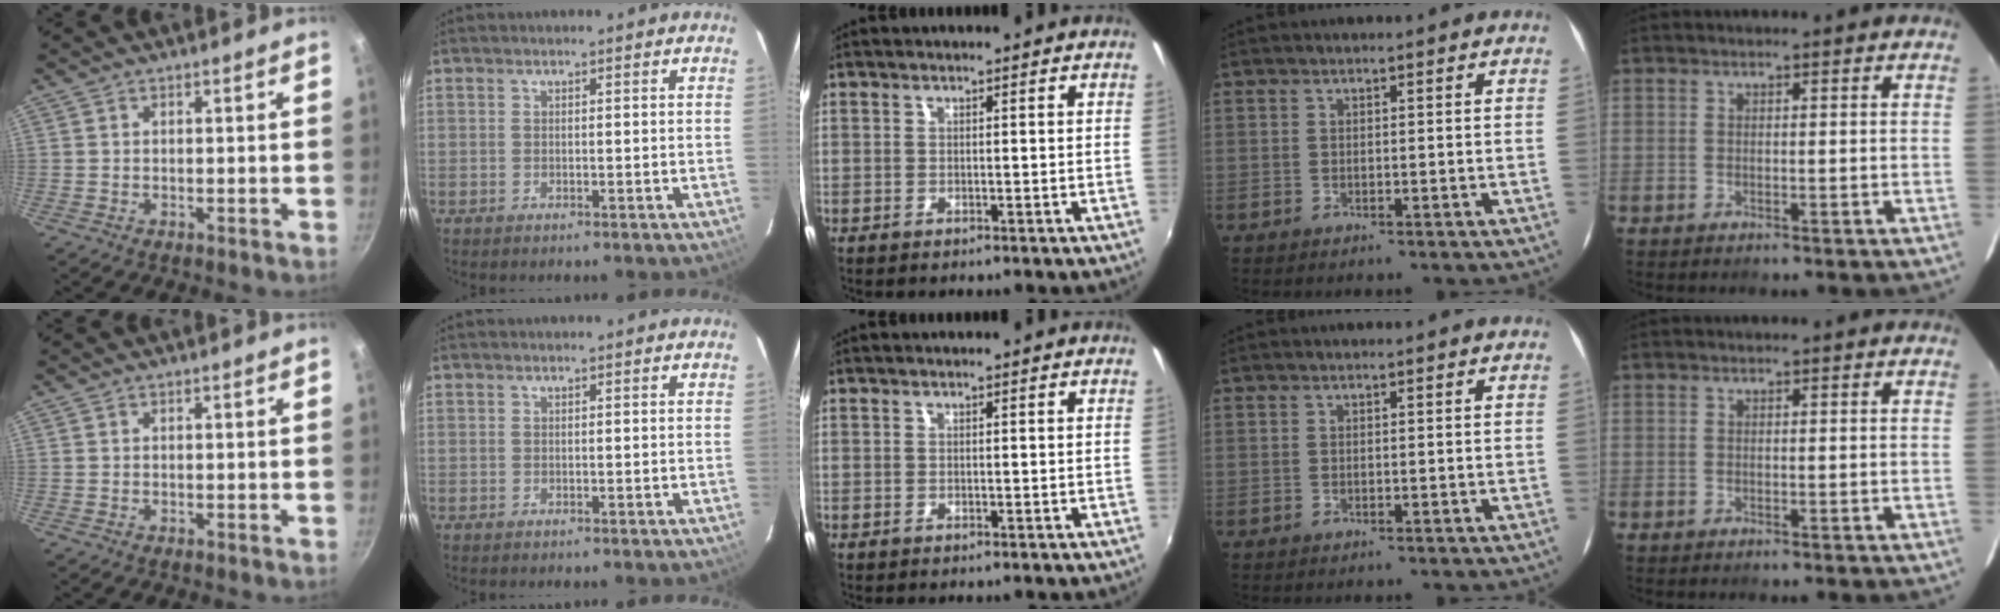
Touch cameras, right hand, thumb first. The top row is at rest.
{}